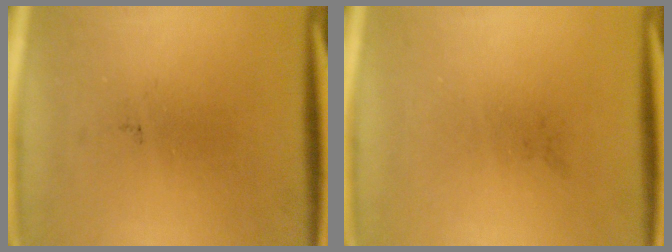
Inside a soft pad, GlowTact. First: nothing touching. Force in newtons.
{"total": 0.0}